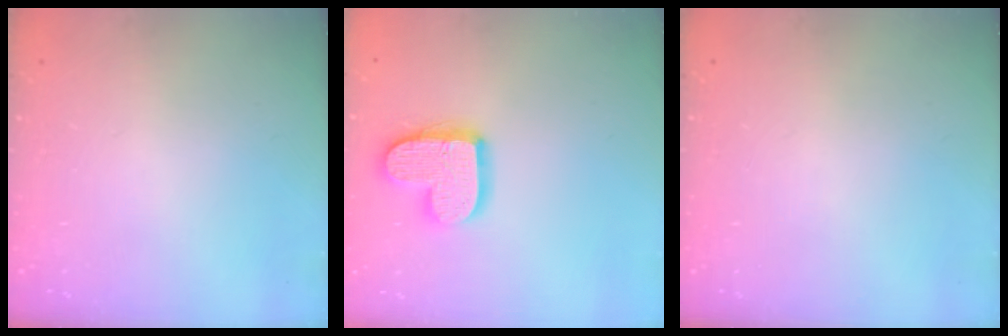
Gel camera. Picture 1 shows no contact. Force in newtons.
{"total": 14.2, "press": 14.2, "slide": 1.1}
{"total": 0.0}